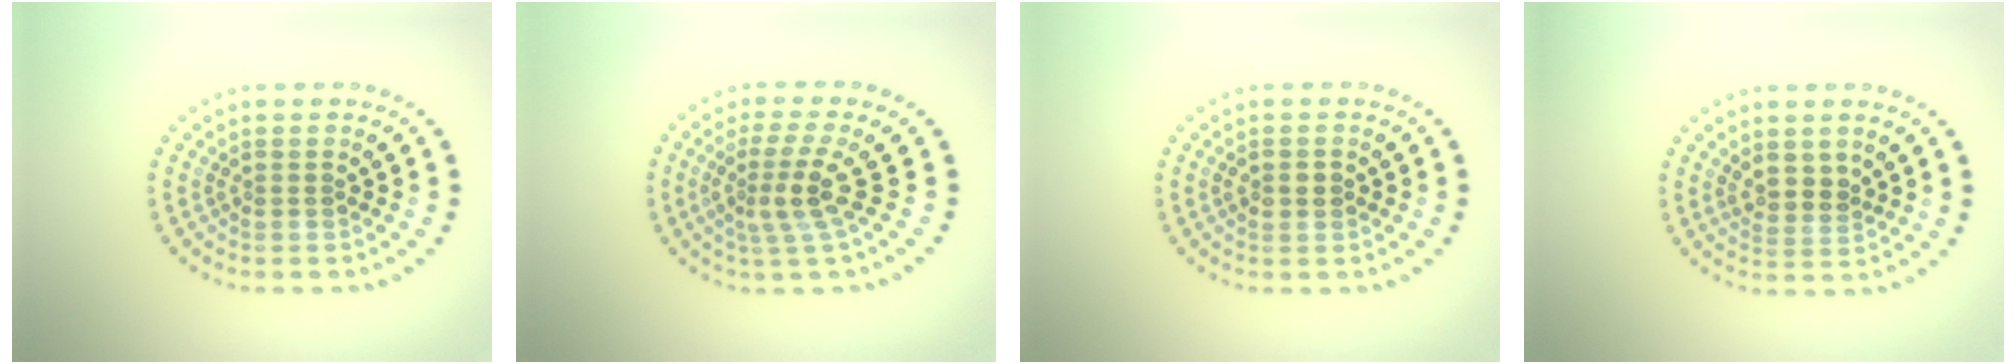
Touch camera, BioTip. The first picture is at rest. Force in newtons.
{"total": 3.2, "press": 2.4, "slide": 2.1}
{"total": 1.8, "press": 1.8, "slide": 0.1}
{"total": 1.7, "press": 1.5, "slide": 0.8}